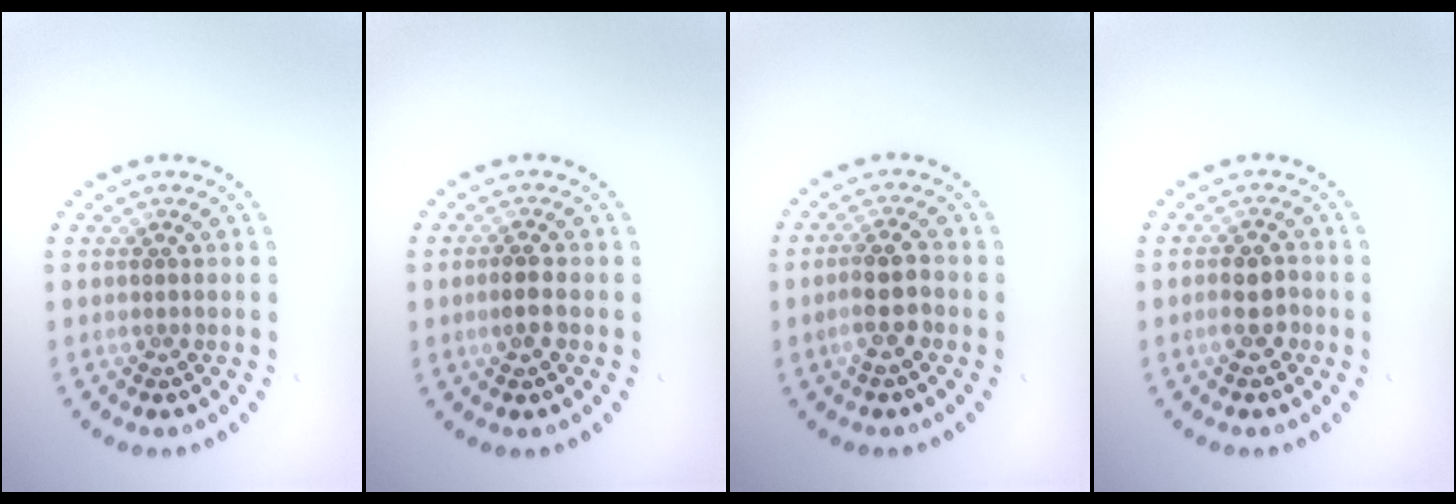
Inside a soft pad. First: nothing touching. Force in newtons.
{"total": 1.9, "press": 1.8, "slide": 0.5}
{"total": 3.0, "press": 2.7, "slide": 1.2}
{"total": 2.5, "press": 2.4, "slide": 0.6}